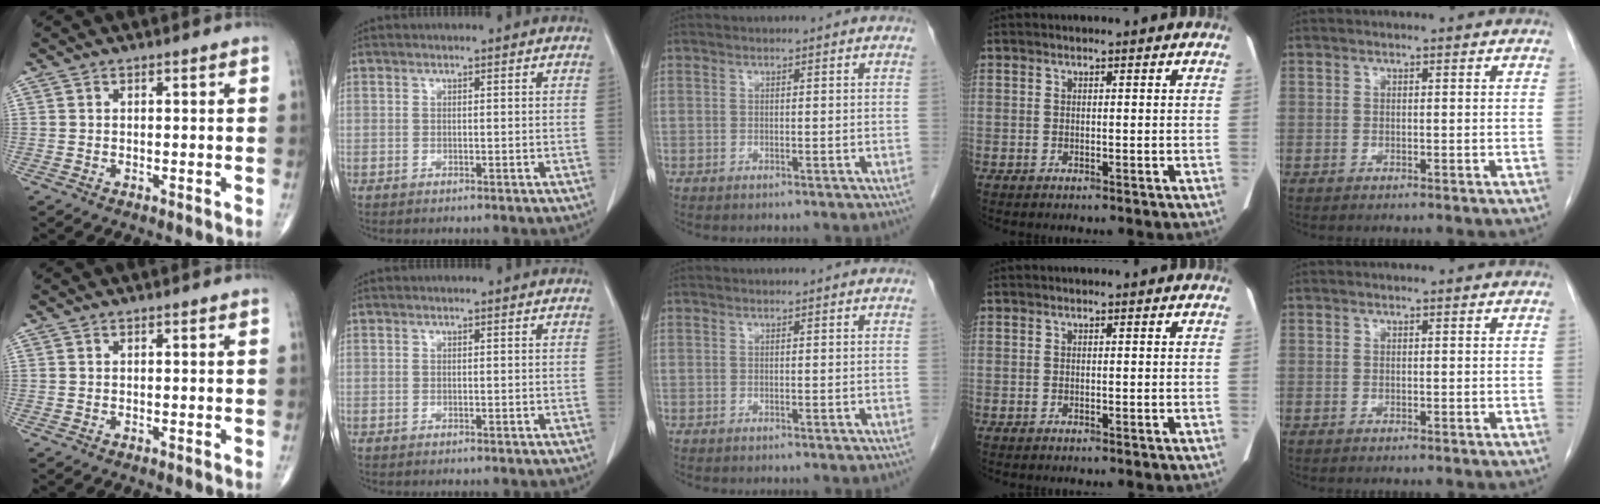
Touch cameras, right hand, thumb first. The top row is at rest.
{}